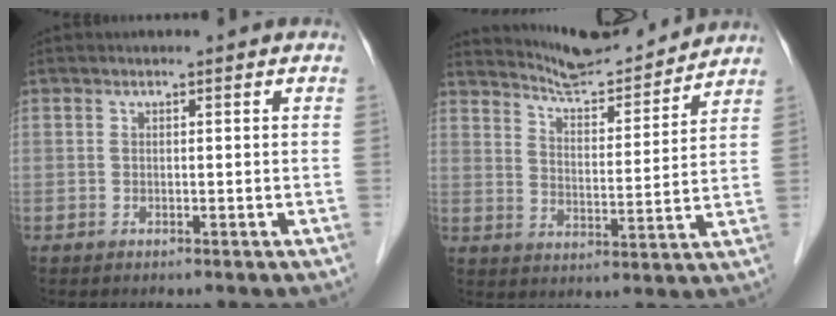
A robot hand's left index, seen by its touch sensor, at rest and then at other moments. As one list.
[{"total": 12.0, "force": [11.8, 0.4, 2.4], "torque": [-0.046, 0.005, 0.182]}]